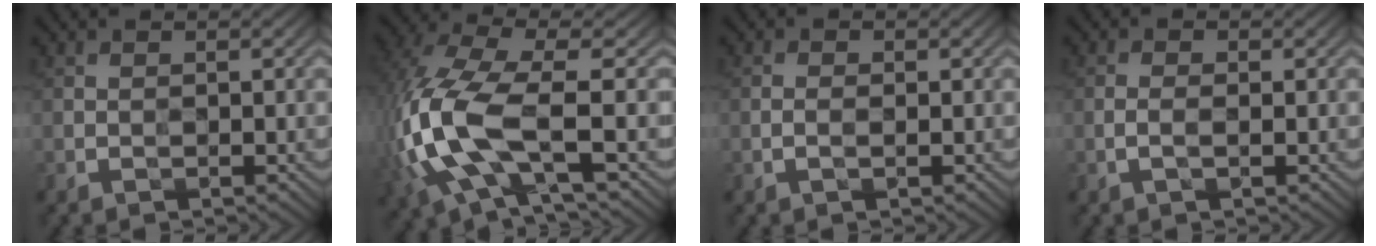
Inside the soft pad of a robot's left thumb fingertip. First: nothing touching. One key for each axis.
{"total": 14.0, "fx": -2.6, "fy": 5.6, "fz": 12.5, "tx": -0.315, "ty": -0.007, "tz": -0.051}
{"total": 1.0, "fx": -0.2, "fy": 0.4, "fz": 0.8, "tx": -0.017, "ty": 0.002, "tz": -0.006}
{"total": 1.3, "fx": -0.4, "fy": 0.5, "fz": 1.1, "tx": -0.024, "ty": 0.003, "tz": -0.010}